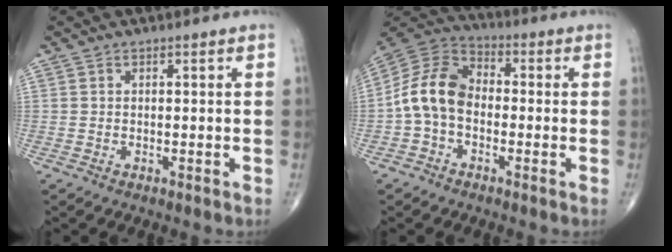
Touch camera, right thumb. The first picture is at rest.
{"total": 10.9, "force": [-1.8, 7.6, 7.6], "torque": [-0.135, 0.034, -0.049]}